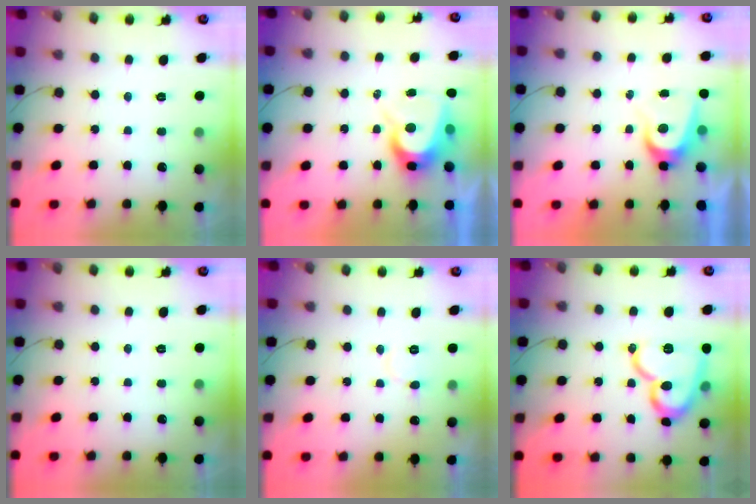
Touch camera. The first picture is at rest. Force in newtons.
{"total": 8.4, "press": 8.3, "slide": 0.6}
{"total": 6.6, "press": 6.6, "slide": 0.5}
{"total": 0.0}
{"total": 6.0, "press": 6.0, "slide": 0.7}
{"total": 17.1, "press": 17.0, "slide": 0.9}